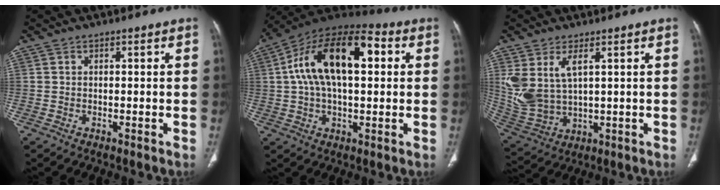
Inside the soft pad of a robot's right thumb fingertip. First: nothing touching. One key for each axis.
{"total": 20.0, "fx": 4.0, "fy": 10.1, "fz": 16.8, "tx": -0.280, "ty": 0.032, "tz": 0.058}
{"total": 10.8, "fx": 3.8, "fy": 5.6, "fz": 8.4, "tx": -0.187, "ty": -0.014, "tz": 0.097}